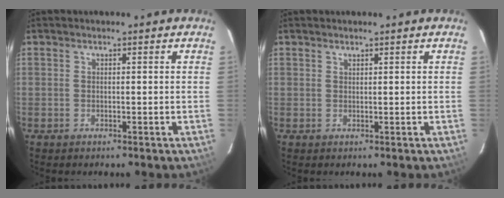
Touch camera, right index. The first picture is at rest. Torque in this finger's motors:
{"motor_torque": [-0.33, 0.24, -0.03, 0.00]}